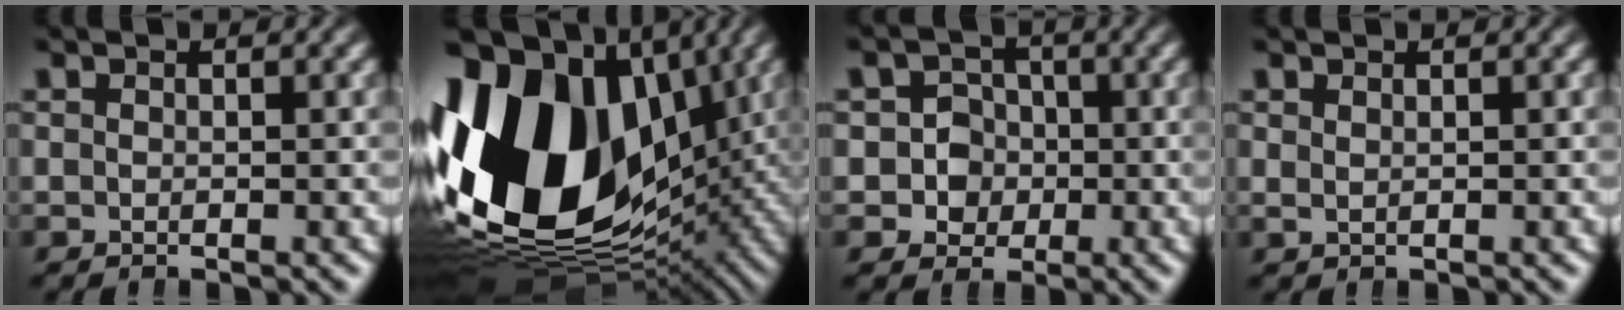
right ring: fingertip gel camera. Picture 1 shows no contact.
{"total": 27.8, "force": [0.4, 19.0, 20.2], "torque": [-0.352, -0.037, 0.024]}
{"total": 5.9, "force": [-1.0, 5.6, 1.7], "torque": [-0.049, -0.023, -0.013]}
{"total": 0.8, "force": [0.6, -0.5, 0.2], "torque": [0.000, -0.006, 0.017]}